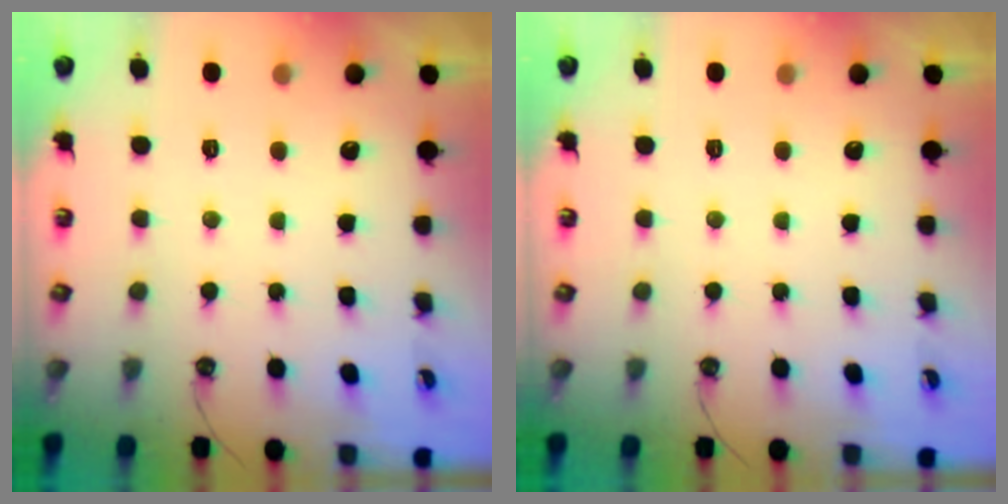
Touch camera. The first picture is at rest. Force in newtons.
{"total": 0.0}